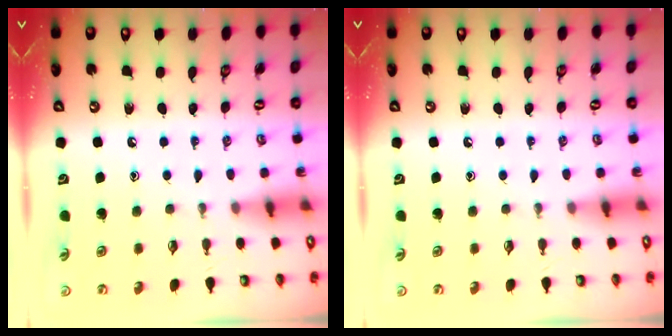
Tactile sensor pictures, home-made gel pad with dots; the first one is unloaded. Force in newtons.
{"total": 0.0}